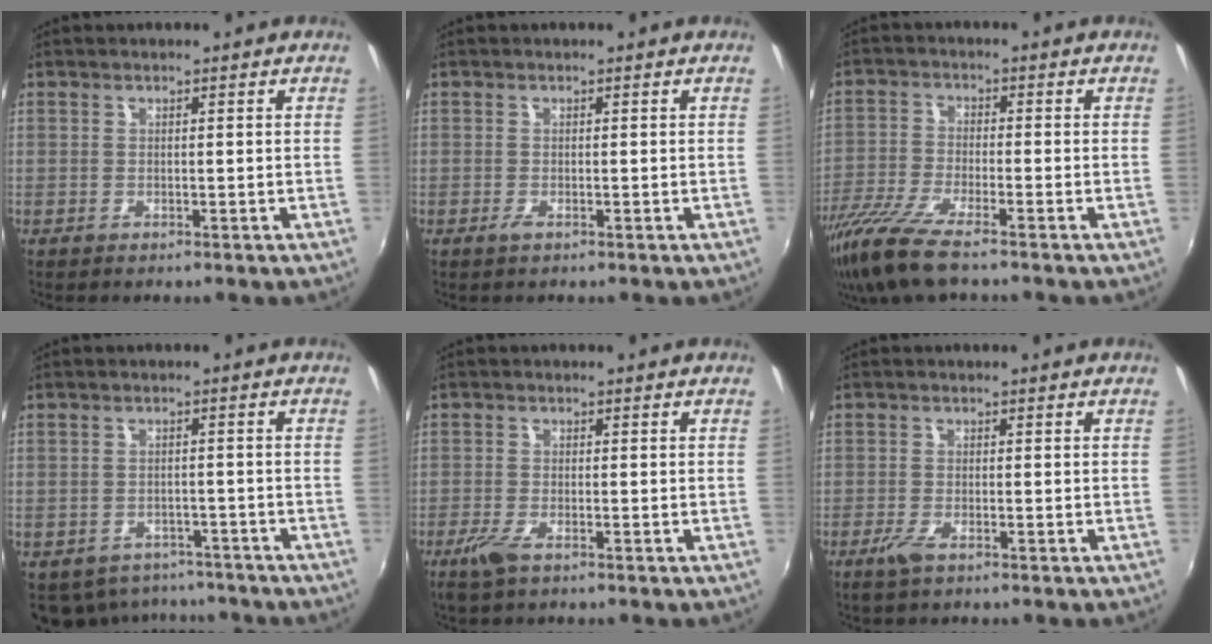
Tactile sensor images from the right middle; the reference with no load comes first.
{"total": 0.9, "force": [-0.5, 0.1, 0.7], "torque": [-0.014, -0.004, -0.011]}
{"total": 11.0, "force": [-8.3, 1.2, 7.0], "torque": [-0.161, -0.037, -0.160]}
{"total": 9.4, "force": [-7.0, 5.5, 2.9], "torque": [-0.075, -0.002, -0.085]}
{"total": 3.5, "force": [-2.3, 0.8, 2.6], "torque": [-0.063, -0.010, -0.046]}
{"total": 2.7, "force": [-1.8, 0.6, 2.0], "torque": [-0.048, -0.008, -0.036]}